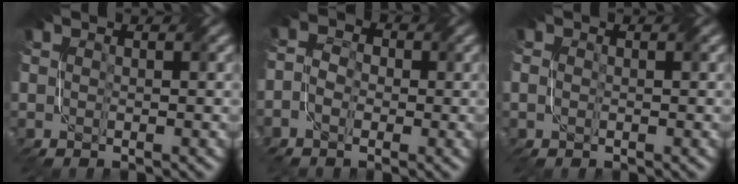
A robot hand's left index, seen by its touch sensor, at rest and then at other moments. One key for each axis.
{"total": 2.6, "fx": -2.0, "fy": 1.7, "fz": 0.2, "tx": -0.010, "ty": 0.002, "tz": -0.020}
{"total": 1.3, "fx": -1.2, "fy": 0.1, "fz": -0.6, "tx": 0.003, "ty": -0.004, "tz": -0.001}